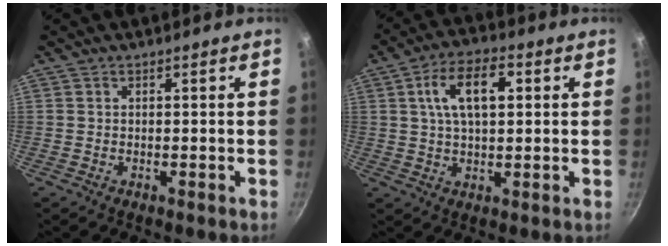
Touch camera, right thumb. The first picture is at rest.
{"total": 10.4, "force": [2.6, 5.2, 8.6], "torque": [-0.137, 0.012, 0.041]}